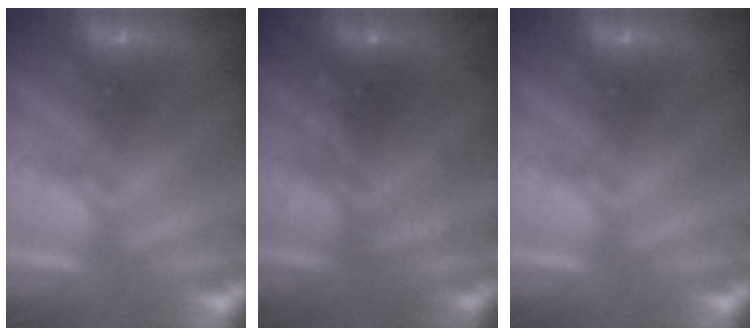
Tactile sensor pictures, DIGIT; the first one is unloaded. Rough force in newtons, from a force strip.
{"total": 2.4}
{"total": 0.0}